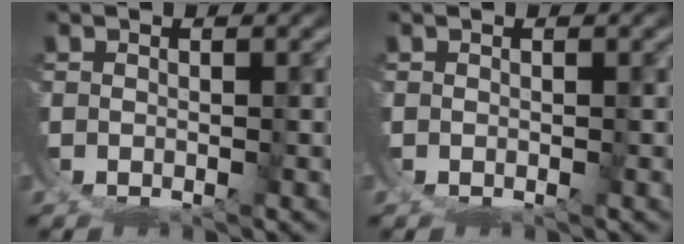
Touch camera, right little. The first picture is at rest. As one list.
[{"total": 0.0}]